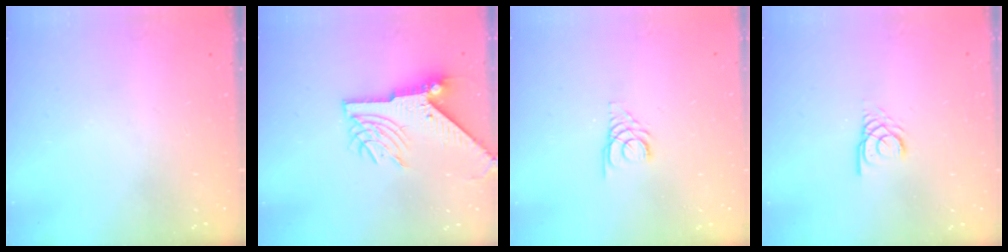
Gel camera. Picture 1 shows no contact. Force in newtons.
{"total": 9.2, "press": 9.1, "slide": 1.3}
{"total": 3.4, "press": 3.3, "slide": 0.3}
{"total": 2.8, "press": 2.8, "slide": 0.1}